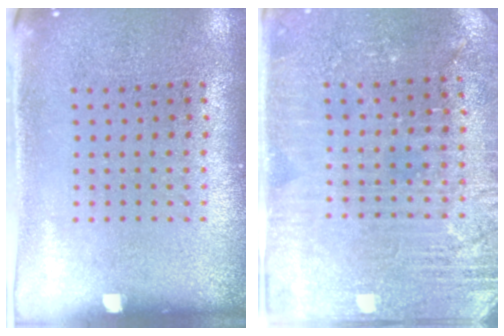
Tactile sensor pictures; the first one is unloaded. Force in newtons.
{"total": 3.0, "press": 2.9, "slide": 0.5}